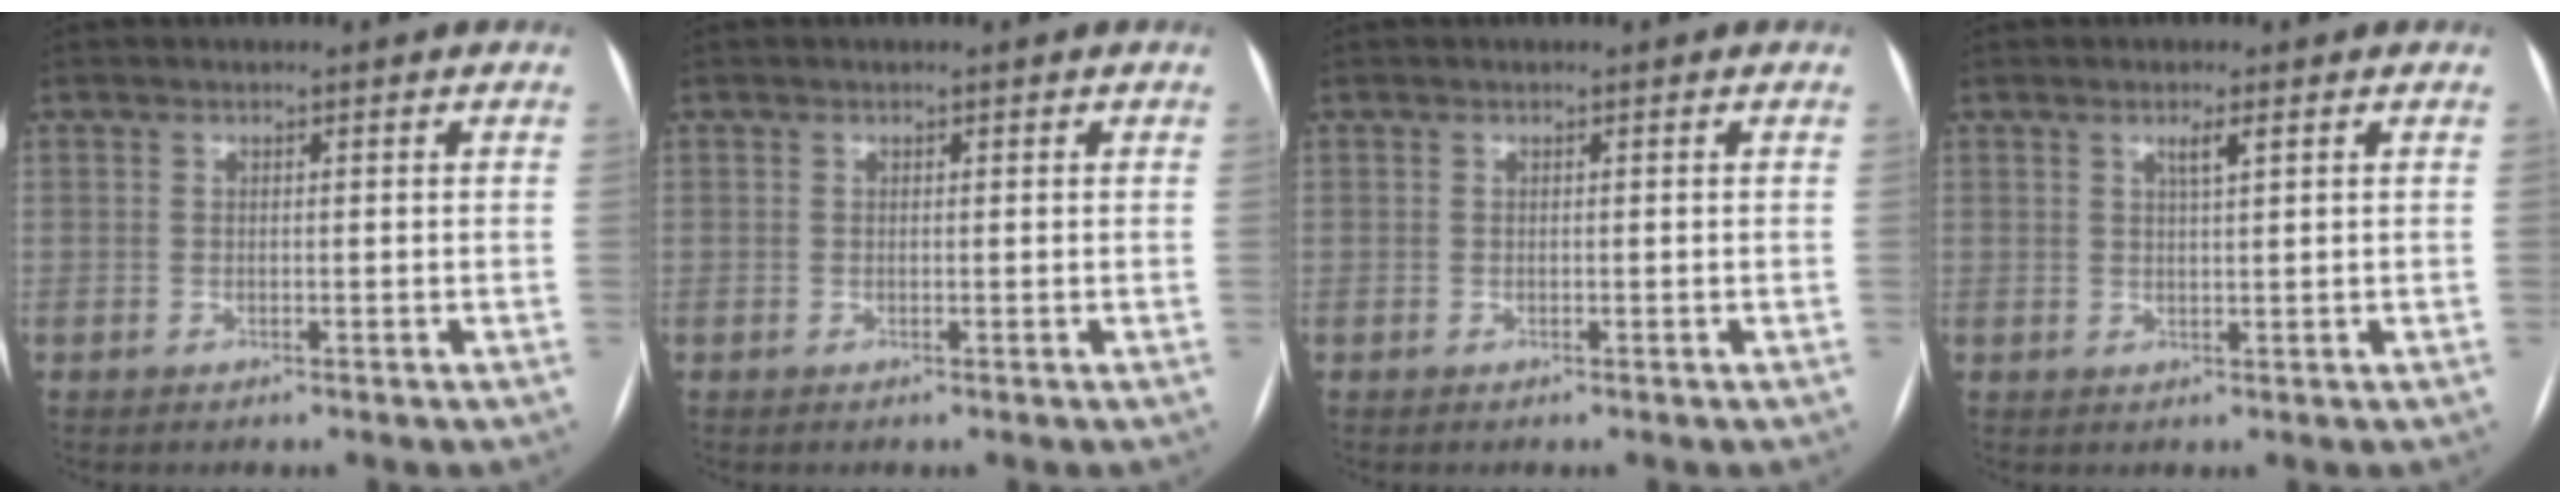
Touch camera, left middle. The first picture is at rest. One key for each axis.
{"total": 0.0}
{"total": 0.0}
{"total": 1.8, "fx": 0.9, "fy": -0.1, "fz": 1.6, "tx": -0.032, "ty": 0.000, "tz": 0.017}